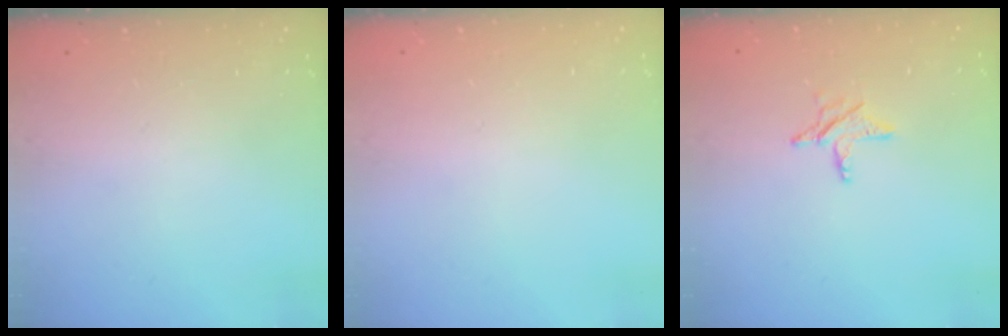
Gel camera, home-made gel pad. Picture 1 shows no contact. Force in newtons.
{"total": 0.0}
{"total": 4.9, "press": 4.8, "slide": 0.4}